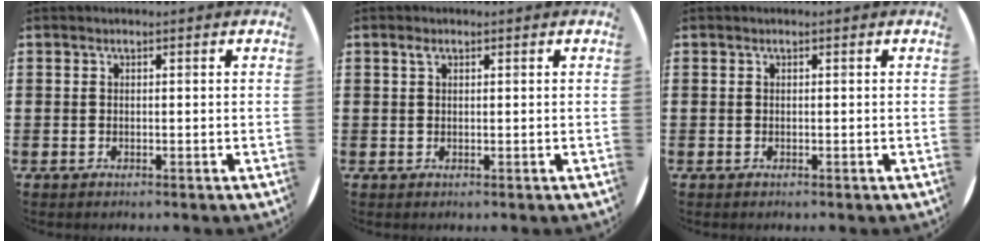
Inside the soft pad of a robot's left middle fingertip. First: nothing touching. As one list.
[{"total": 1.0, "force": [0.5, 0.6, 0.7], "torque": [-0.007, 0.001, 0.008]}, {"total": 0.0}]